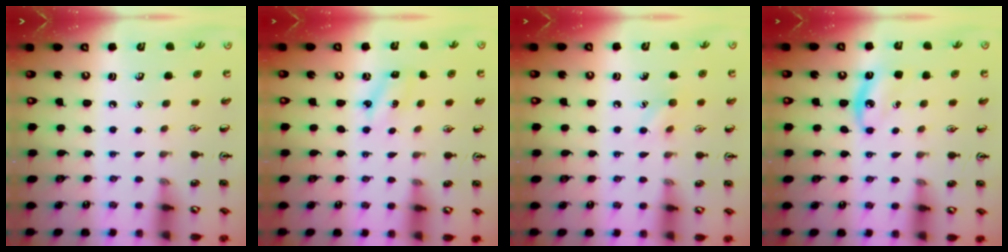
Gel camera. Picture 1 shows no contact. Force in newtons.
{"total": 2.6, "press": 2.4, "slide": 0.8}
{"total": 6.3, "press": 6.0, "slide": 2.0}
{"total": 6.0, "press": 5.6, "slide": 2.0}